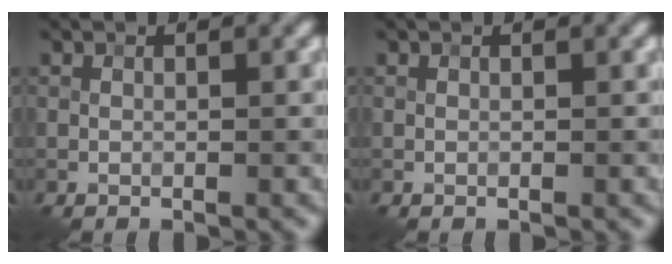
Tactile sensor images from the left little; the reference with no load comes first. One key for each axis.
{"total": 0.0}